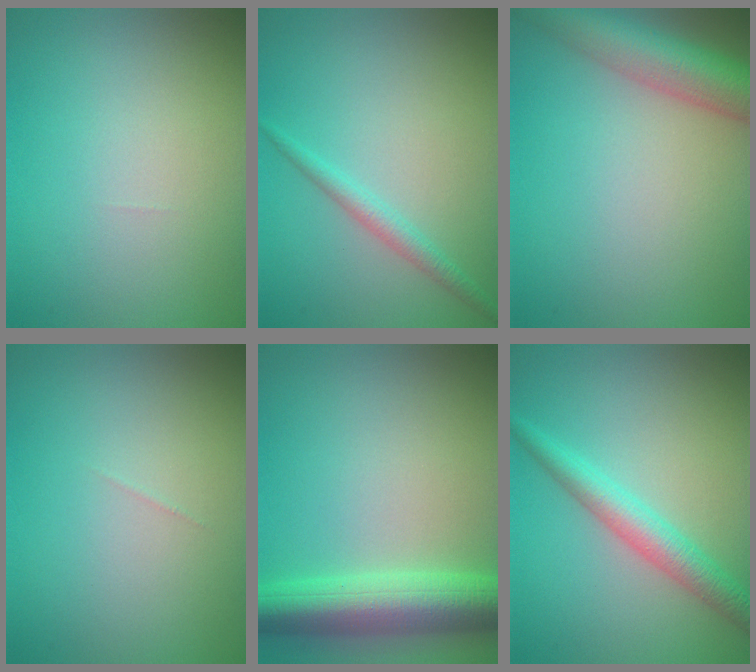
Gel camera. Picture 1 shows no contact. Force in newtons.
{"total": 1.7, "press": 1.7, "slide": 0.1}
{"total": 6.2, "press": 6.2, "slide": 0.2}
{"total": 0.0}
{"total": 6.9, "press": 6.9, "slide": 0.2}
{"total": 3.4, "press": 3.4, "slide": 0.1}